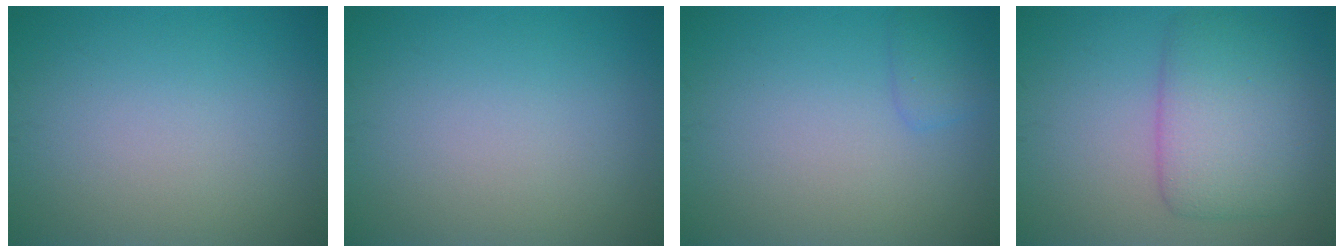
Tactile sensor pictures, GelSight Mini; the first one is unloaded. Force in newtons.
{"total": 0.0}
{"total": 1.3, "press": 1.3, "slide": 0.1}
{"total": 5.7, "press": 5.7, "slide": 0.2}